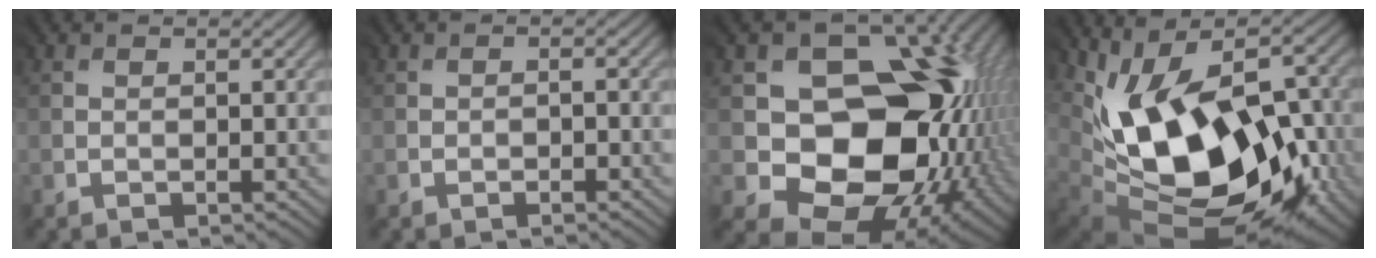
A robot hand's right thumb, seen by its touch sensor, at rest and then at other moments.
{"total": 0.8, "force": [-0.6, 0.1, 0.5], "torque": [-0.002, 0.000, -0.012]}
{"total": 16.4, "force": [-0.2, 12.8, 10.2], "torque": [-0.135, -0.039, 0.010]}
{"total": 16.8, "force": [-0.9, 10.5, 13.1], "torque": [-0.202, -0.009, -0.008]}